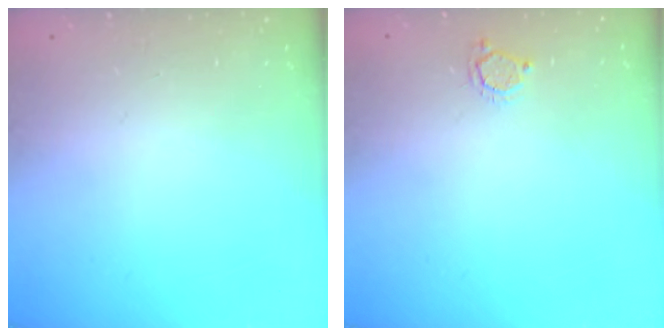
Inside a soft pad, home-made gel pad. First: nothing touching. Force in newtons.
{"total": 3.4, "press": 3.3, "slide": 0.3}